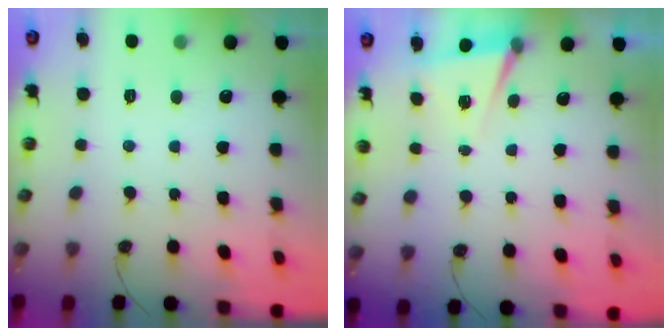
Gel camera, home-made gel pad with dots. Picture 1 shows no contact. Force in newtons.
{"total": 5.1, "press": 2.5, "slide": 4.5}